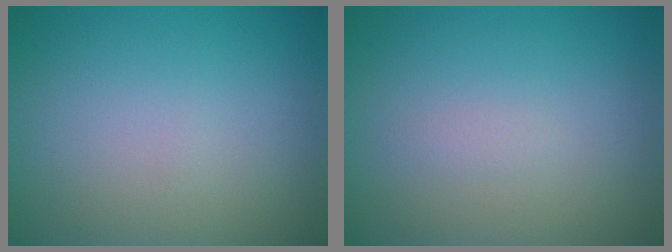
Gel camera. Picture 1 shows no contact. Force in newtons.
{"total": 0.6, "press": 0.6, "slide": 0.0}